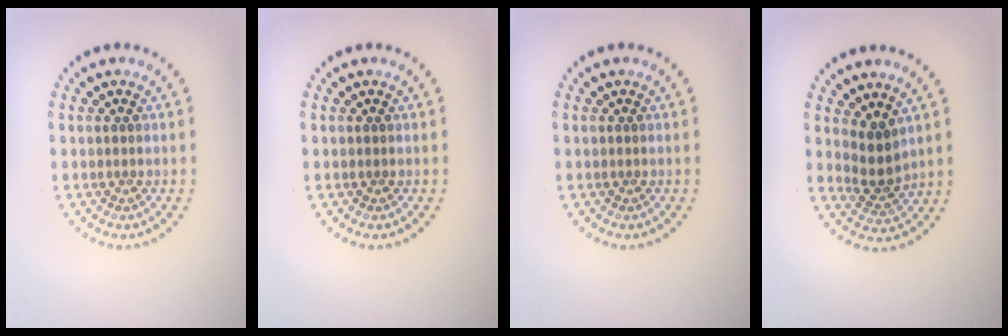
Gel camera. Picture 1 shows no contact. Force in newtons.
{"total": 0.0}
{"total": 0.0}
{"total": 2.5, "press": 2.0, "slide": 1.6}